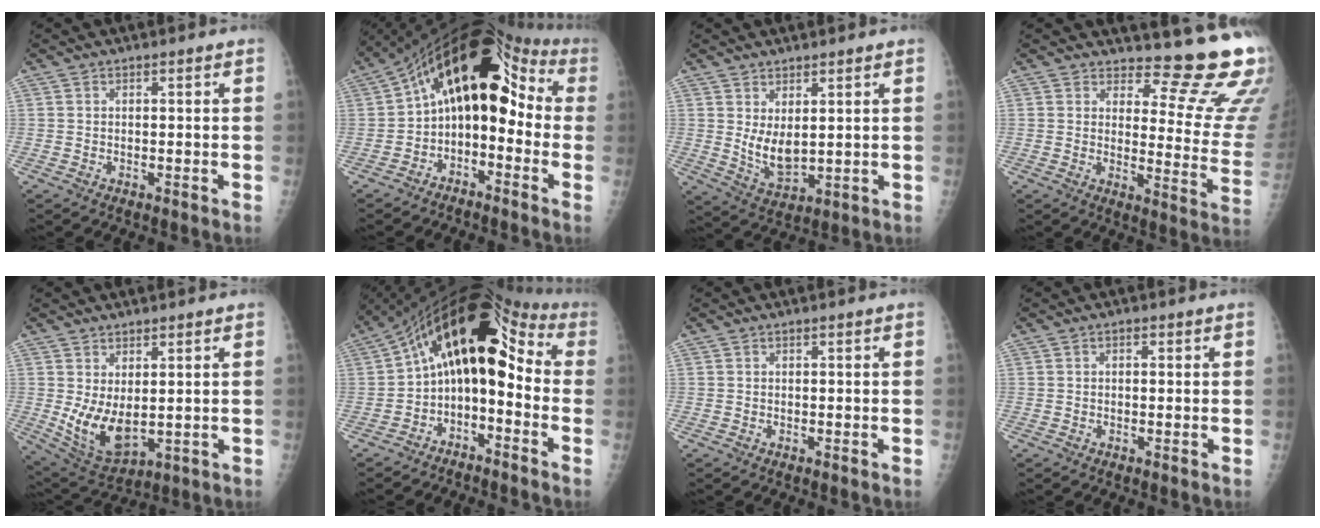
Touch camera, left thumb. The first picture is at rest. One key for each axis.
{"total": 16.2, "fx": 0.1, "fy": 9.7, "fz": 13.0, "tx": -0.157, "ty": 0.079, "tz": -0.008}
{"total": 6.5, "fx": 1.8, "fy": 3.5, "fz": 5.2, "tx": -0.079, "ty": -0.027, "tz": 0.047}
{"total": 15.1, "fx": 14.1, "fy": 2.9, "fz": 4.5, "tx": -0.018, "ty": -0.172, "tz": 0.150}
{"total": 9.2, "fx": 0.9, "fy": 5.2, "fz": 7.5, "tx": -0.124, "ty": -0.024, "tz": 0.039}
{"total": 14.9, "fx": -1.0, "fy": 8.5, "fz": 12.2, "tx": -0.155, "ty": 0.094, "tz": -0.024}
{"total": 0.0}
{"total": 0.7, "fx": 0.1, "fy": 0.4, "fz": 0.6, "tx": -0.009, "ty": 0.000, "tz": 0.001}